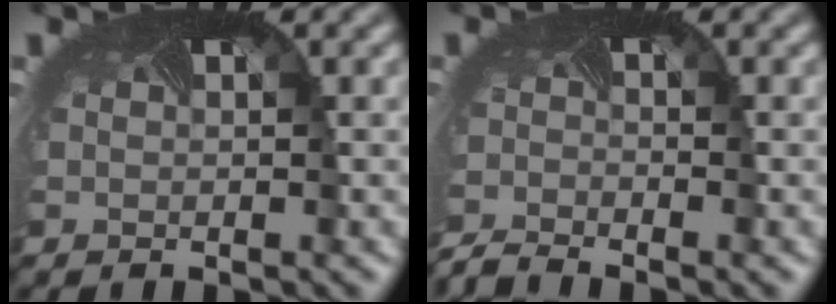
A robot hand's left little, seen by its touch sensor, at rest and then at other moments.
{"total": 2.7, "force": [-2.7, -0.1, 0.3], "torque": [-0.012, -0.020, -0.061]}